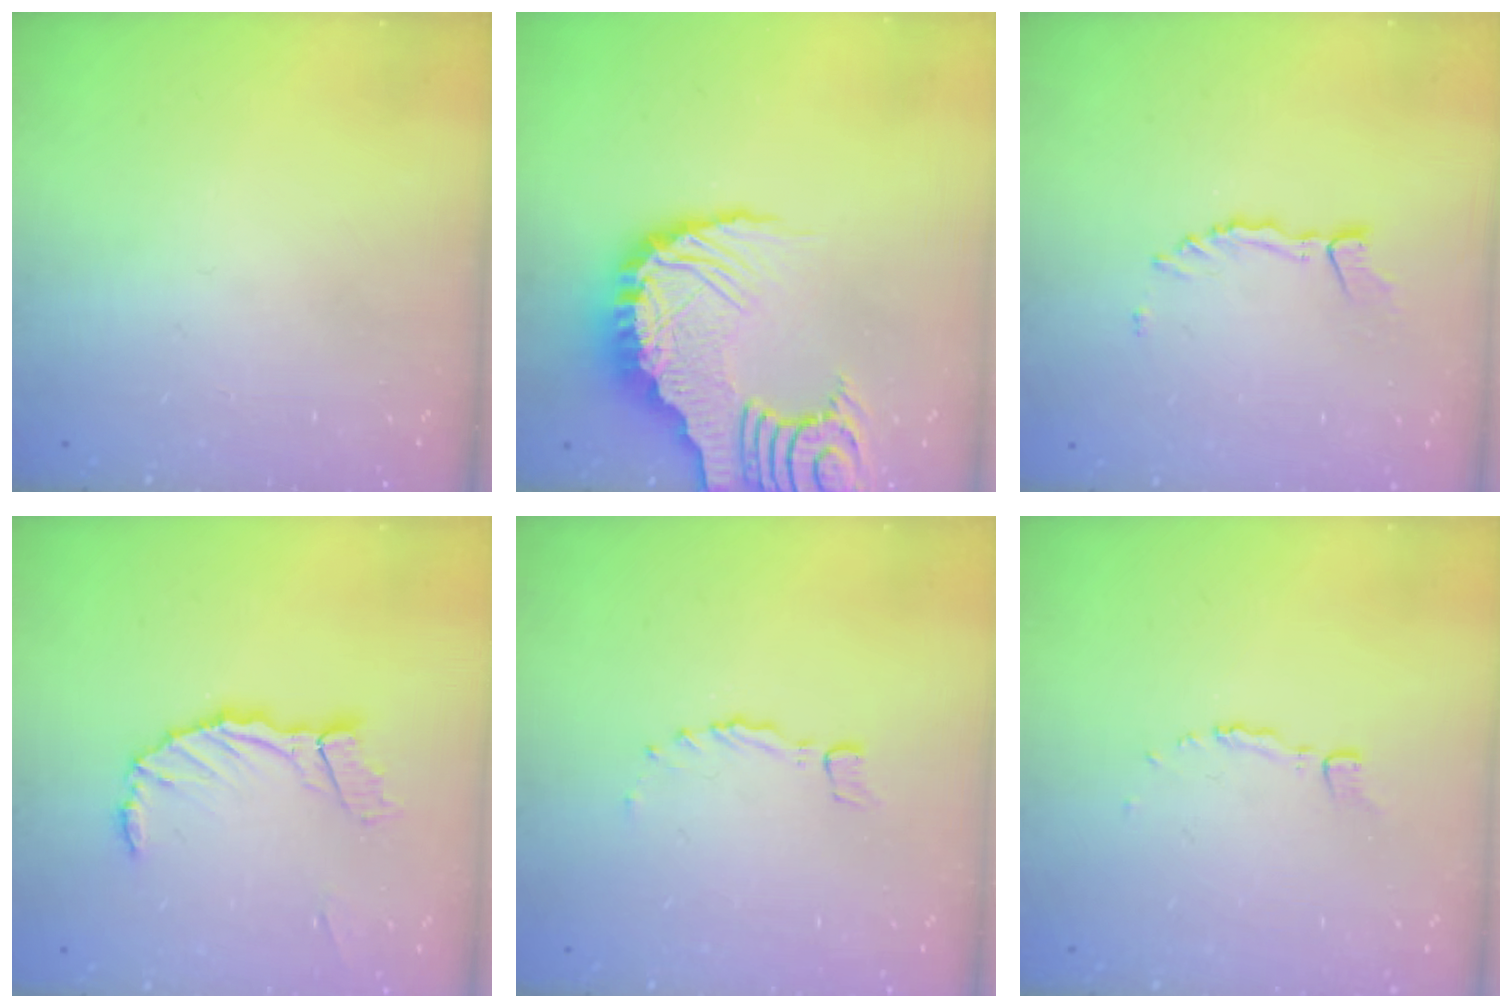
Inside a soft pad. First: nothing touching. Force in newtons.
{"total": 11.6, "press": 11.5, "slide": 1.5}
{"total": 2.7, "press": 2.7, "slide": 0.3}
{"total": 10.9, "press": 10.8, "slide": 1.3}
{"total": 0.0}
{"total": 3.0, "press": 3.0, "slide": 0.3}